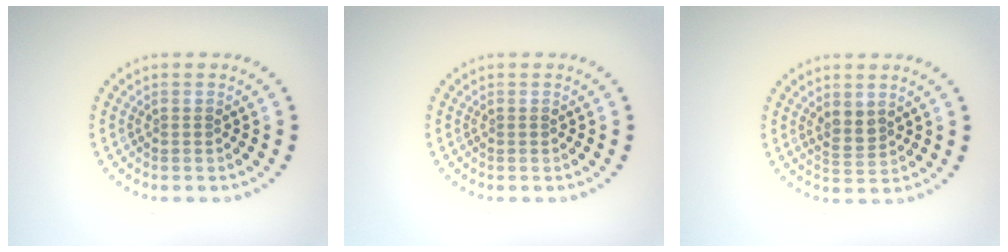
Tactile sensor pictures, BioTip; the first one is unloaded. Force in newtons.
{"total": 0.0}
{"total": 1.7, "press": 1.5, "slide": 0.8}